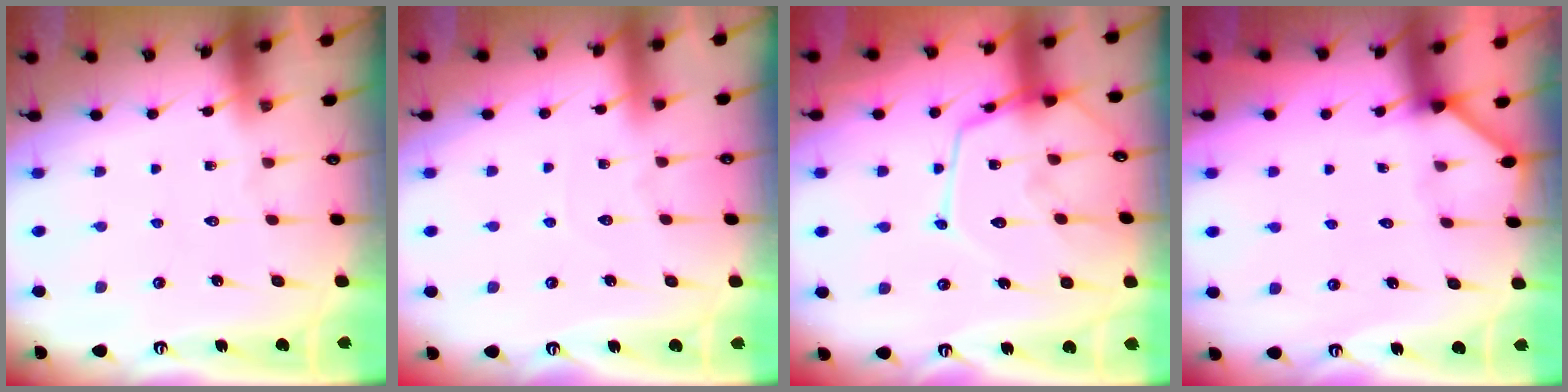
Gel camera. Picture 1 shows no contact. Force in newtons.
{"total": 3.2, "press": 3.2, "slide": 0.2}
{"total": 15.2, "press": 15.2, "slide": 0.9}
{"total": 2.0, "press": 2.0, "slide": 0.2}